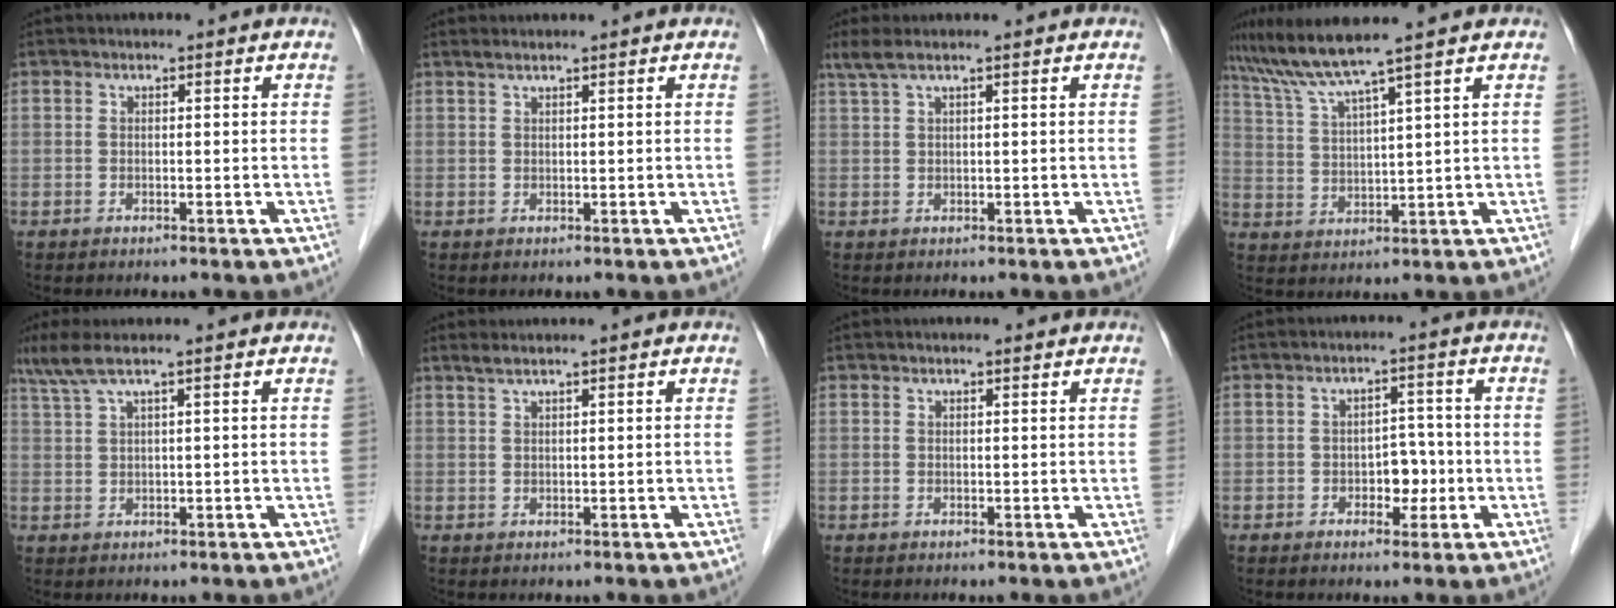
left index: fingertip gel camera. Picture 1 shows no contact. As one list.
[{"total": 1.7, "force": [1.5, -0.2, 0.8], "torque": [-0.015, 0.015, 0.032]}, {"total": 4.0, "force": [3.1, -0.2, 2.5], "torque": [-0.056, 0.033, 0.063]}, {"total": 7.9, "force": [6.5, -2.1, 3.8], "torque": [-0.081, 0.008, 0.127]}, {"total": 5.5, "force": [4.2, -0.6, 3.5], "torque": [-0.080, 0.025, 0.084]}, {"total": 2.1, "force": [1.8, -0.3, 1.1], "torque": [-0.021, 0.015, 0.039]}, {"total": 1.7, "force": [1.6, 0.3, 0.6], "torque": [-0.010, 0.013, 0.023]}, {"total": 3.7, "force": [-1.0, 2.4, 2.6], "torque": [-0.032, 0.008, -0.013]}]